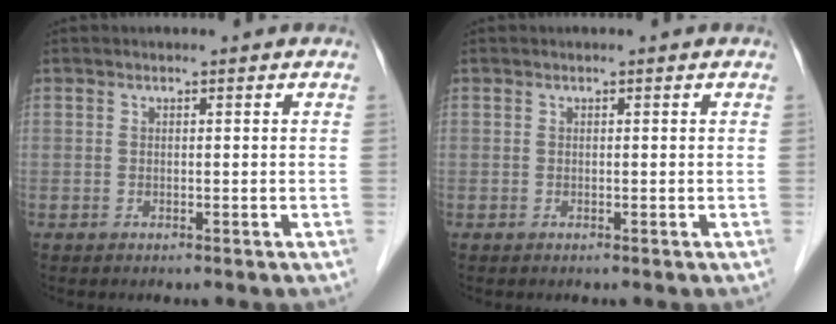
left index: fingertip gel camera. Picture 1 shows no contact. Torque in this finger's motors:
{"motor_torque": [-0.04, 0.08, 0.00, 0.00]}